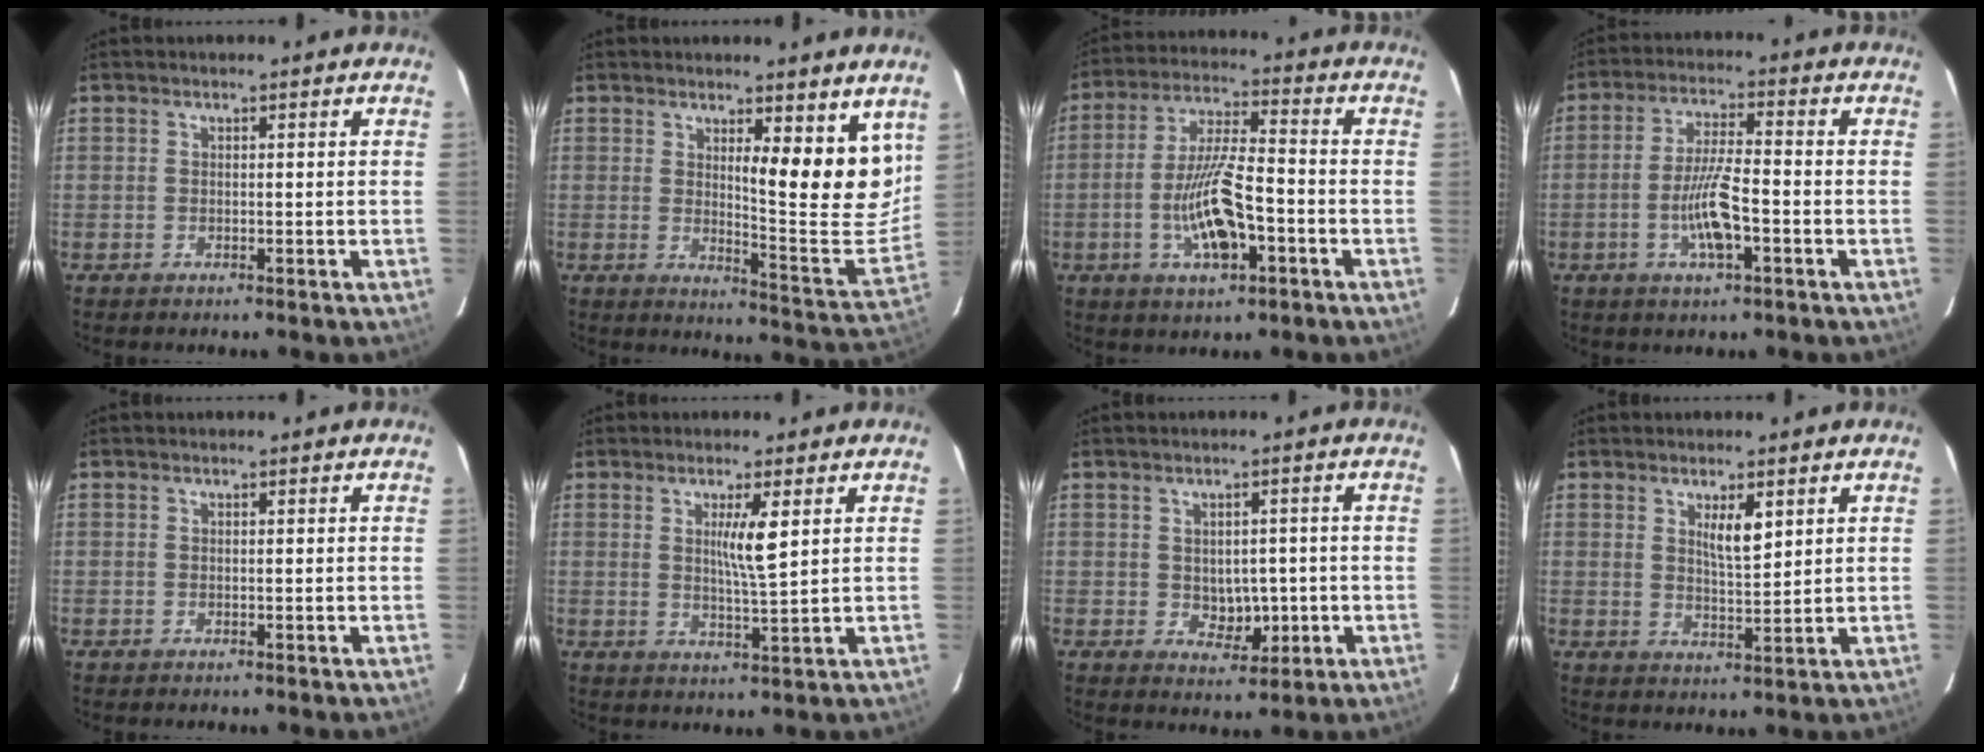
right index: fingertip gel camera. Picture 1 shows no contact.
{"total": 11.2, "force": [5.6, 2.2, 9.5], "torque": [-0.113, -0.025, 0.084]}
{"total": 11.4, "force": [-3.5, 2.9, 10.4], "torque": [-0.204, 0.004, -0.060]}
{"total": 7.8, "force": [-2.4, 1.4, 7.3], "torque": [-0.141, 0.002, -0.045]}
{"total": 0.0}
{"total": 4.9, "force": [1.6, -0.2, 4.6], "torque": [-0.081, -0.009, 0.028]}
{"total": 4.7, "force": [-0.5, 3.3, 3.4], "torque": [-0.039, 0.002, 0.004]}
{"total": 4.3, "force": [2.0, 0.9, 3.7], "torque": [-0.065, -0.005, 0.039]}